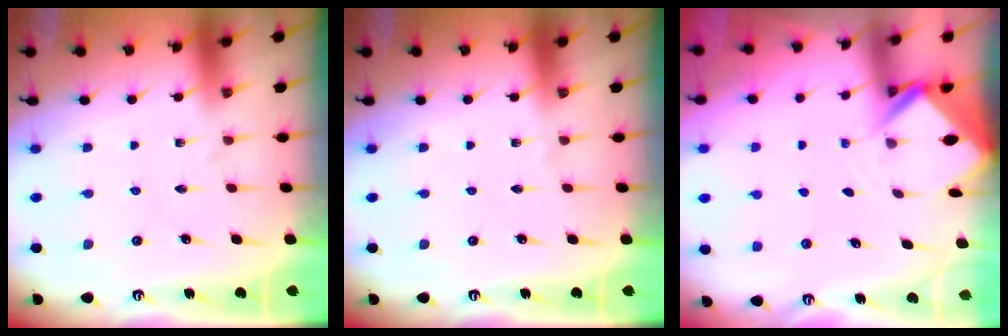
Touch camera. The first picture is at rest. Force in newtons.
{"total": 0.0}
{"total": 2.7, "press": 2.7, "slide": 0.2}